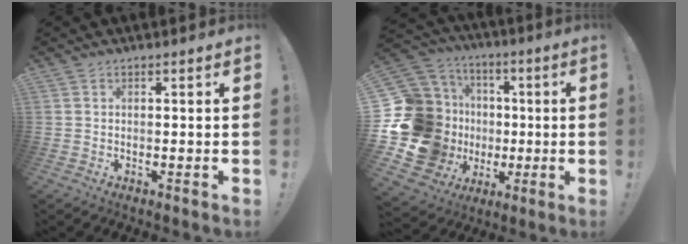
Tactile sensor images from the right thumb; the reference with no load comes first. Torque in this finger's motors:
{"motor_torque": [0.41, 0.15, 0.25, -0.16, 0.06]}